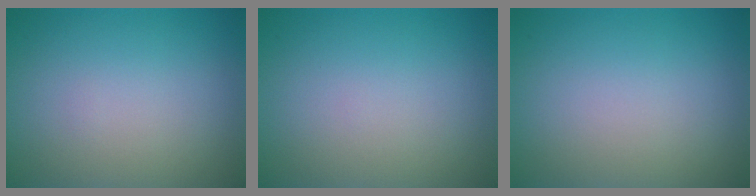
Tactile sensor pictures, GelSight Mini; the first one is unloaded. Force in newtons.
{"total": 0.0}
{"total": 0.0}